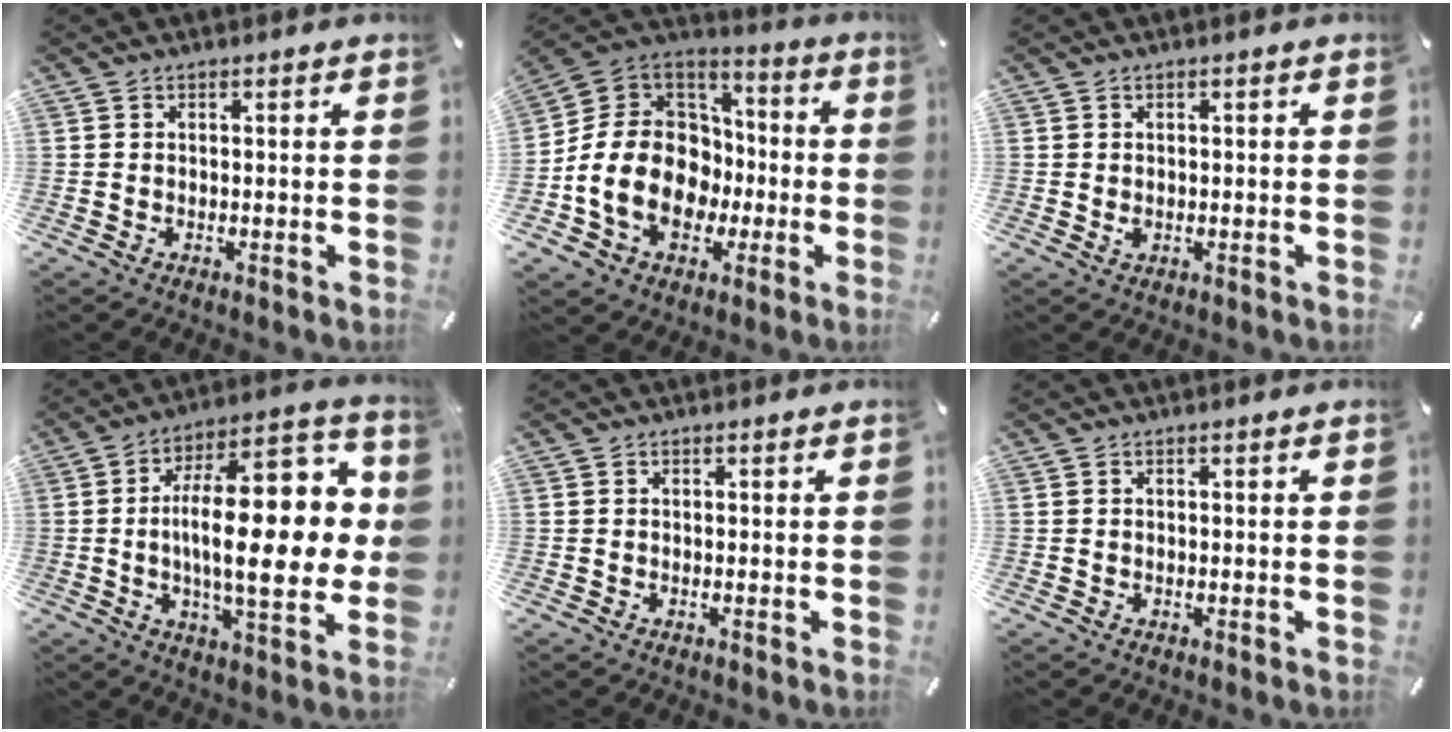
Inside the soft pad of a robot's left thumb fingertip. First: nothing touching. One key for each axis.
{"total": 18.7, "fx": -4.3, "fy": 15.0, "fz": 10.3, "tx": -0.228, "ty": 0.011, "tz": -0.067}
{"total": 1.3, "fx": 0.0, "fy": 1.1, "fz": 0.7, "tx": -0.014, "ty": 0.003, "tz": -0.001}
{"total": 24.7, "fx": 1.1, "fy": 10.5, "fz": 22.3, "tx": -0.349, "ty": -0.015, "tz": 0.015}
{"total": 0.0}
{"total": 0.0}